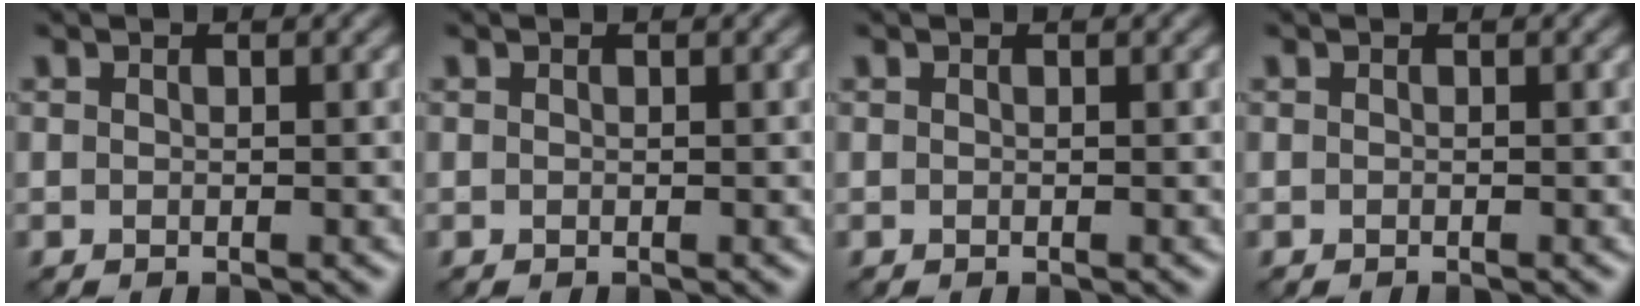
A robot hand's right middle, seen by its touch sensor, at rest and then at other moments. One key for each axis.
{"total": 0.0}
{"total": 0.0}
{"total": 0.0}